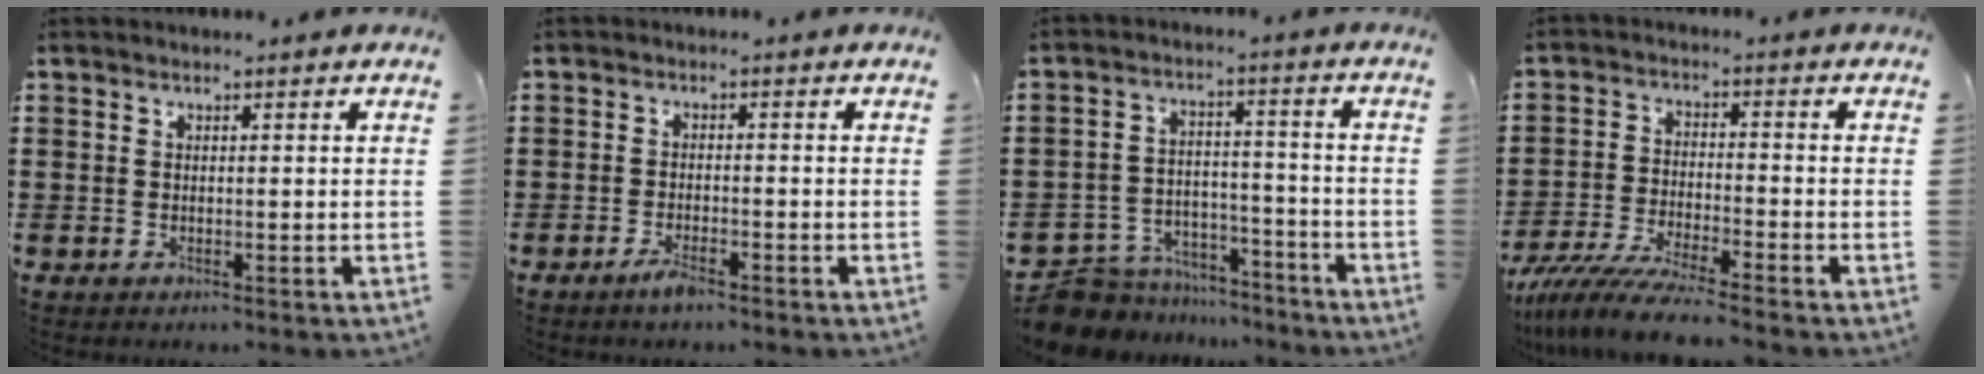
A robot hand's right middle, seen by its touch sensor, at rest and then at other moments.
{"total": 2.4, "force": [-1.7, 0.5, 1.6], "torque": [-0.035, -0.002, -0.033]}
{"total": 6.7, "force": [-6.5, 1.5, 0.4], "torque": [-0.019, 0.012, -0.133]}
{"total": 7.4, "force": [-6.7, -0.3, 3.1], "torque": [-0.075, -0.014, -0.134]}